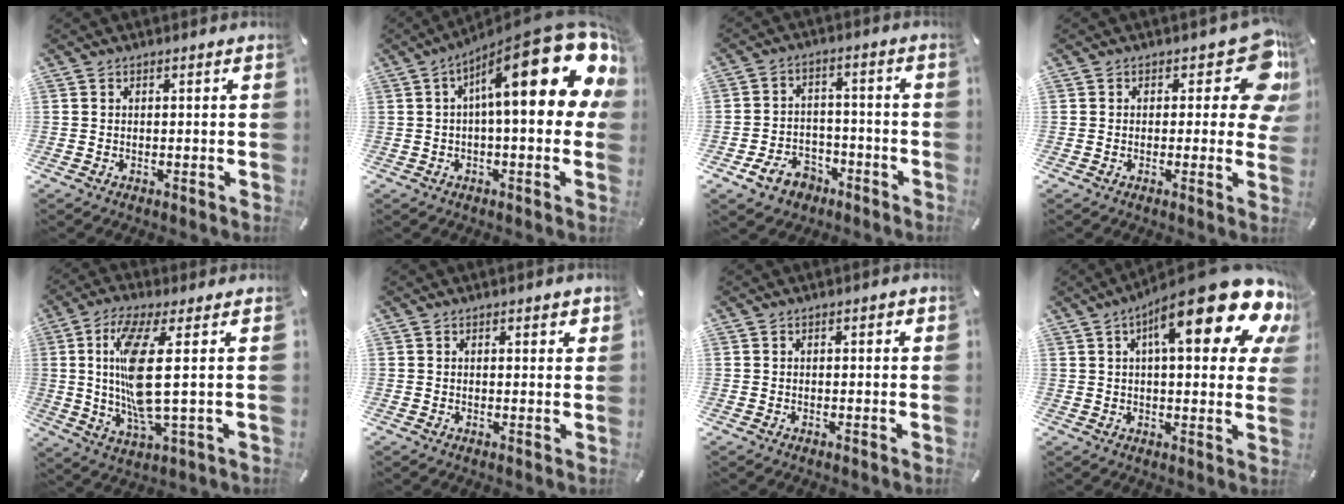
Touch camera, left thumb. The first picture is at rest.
{"total": 25.8, "force": [8.8, 7.7, 23.0], "torque": [-0.344, -0.072, 0.144]}
{"total": 8.2, "force": [-4.6, 6.1, 3.0], "torque": [-0.059, 0.041, -0.081]}
{"total": 12.6, "force": [5.1, 5.8, 10.0], "torque": [-0.107, -0.042, 0.090]}
{"total": 14.3, "force": [2.3, 3.1, 13.8], "torque": [-0.286, -0.022, 0.031]}
{"total": 1.0, "force": [0.8, 0.5, 0.4], "torque": [0.001, 0.000, 0.013]}
{"total": 0.8, "force": [0.2, 0.3, 0.7], "torque": [-0.014, 0.004, 0.003]}
{"total": 22.5, "force": [11.5, 6.6, 18.2], "torque": [-0.259, -0.070, 0.177]}